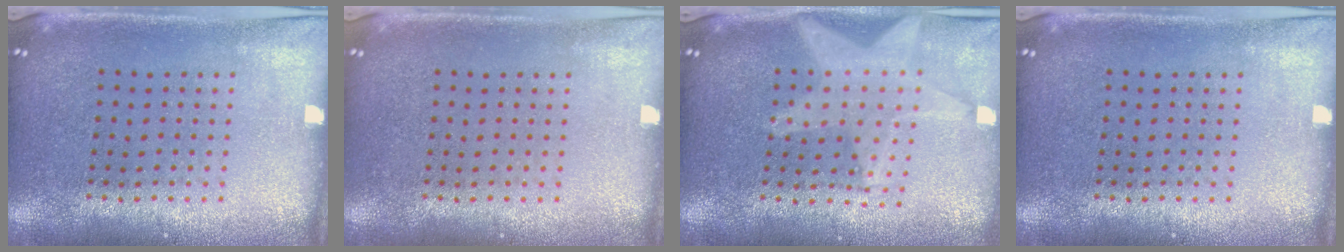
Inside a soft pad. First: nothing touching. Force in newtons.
{"total": 0.0}
{"total": 2.2, "press": 1.8, "slide": 1.2}
{"total": 0.0}